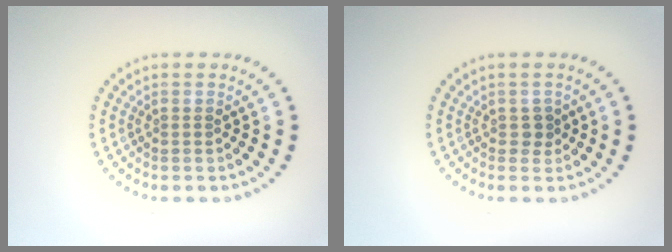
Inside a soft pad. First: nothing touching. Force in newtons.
{"total": 1.0, "press": 0.8, "slide": 0.5}